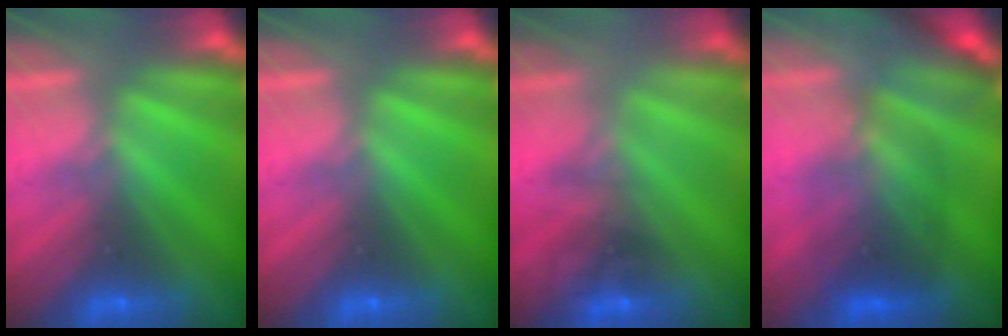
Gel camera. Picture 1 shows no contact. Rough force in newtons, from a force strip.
{"total": 0.0}
{"total": 1.6}
{"total": 2.6}